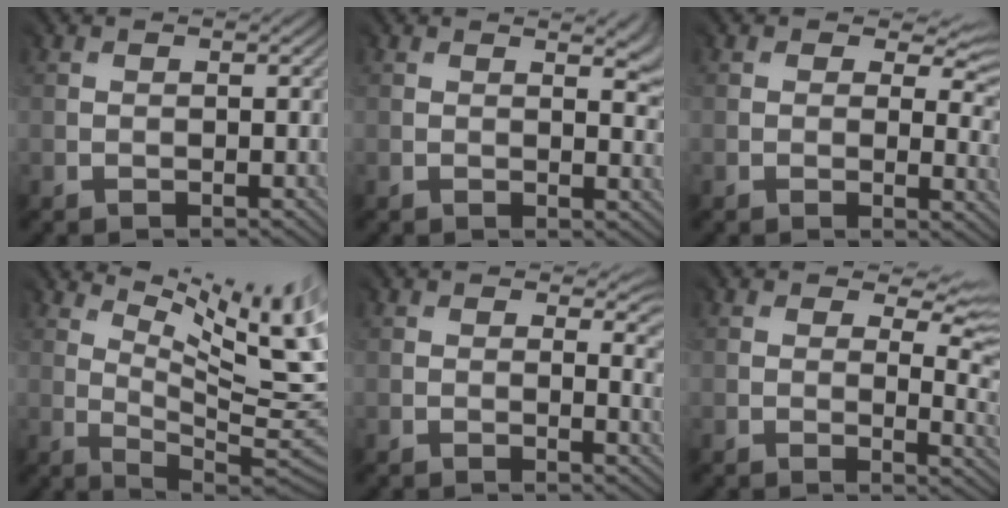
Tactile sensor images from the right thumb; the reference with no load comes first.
{"total": 4.1, "force": [1.6, 1.2, 3.6], "torque": [-0.039, -0.002, 0.025]}
{"total": 6.1, "force": [2.2, 3.3, 4.7], "torque": [-0.065, -0.009, 0.034]}
{"total": 13.7, "force": [7.2, 3.0, 11.2], "torque": [-0.155, 0.013, 0.112]}
{"total": 5.4, "force": [1.0, 2.7, 4.6], "torque": [-0.058, -0.007, 0.014]}
{"total": 6.6, "force": [2.4, 3.1, 5.3], "torque": [-0.083, -0.006, 0.042]}